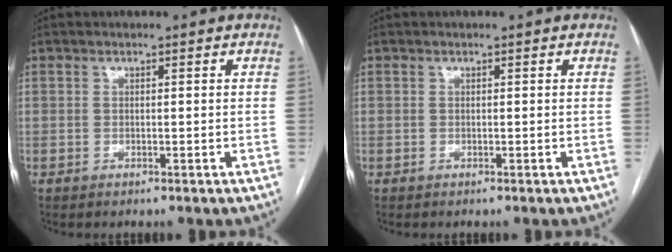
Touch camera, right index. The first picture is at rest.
{"total": 0.0}